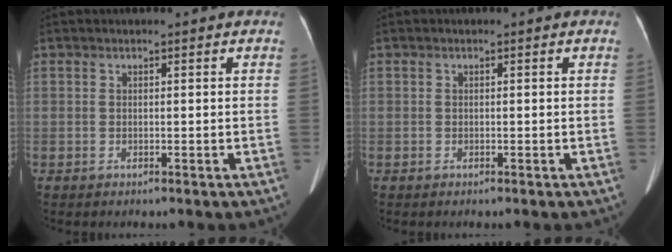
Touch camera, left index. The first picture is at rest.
{"total": 0.0}